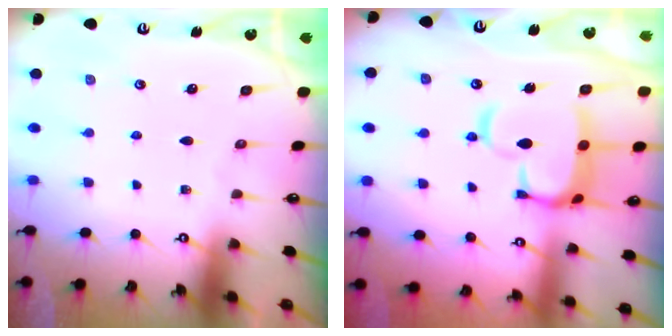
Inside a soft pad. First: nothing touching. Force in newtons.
{"total": 10.0, "press": 9.9, "slide": 1.5}